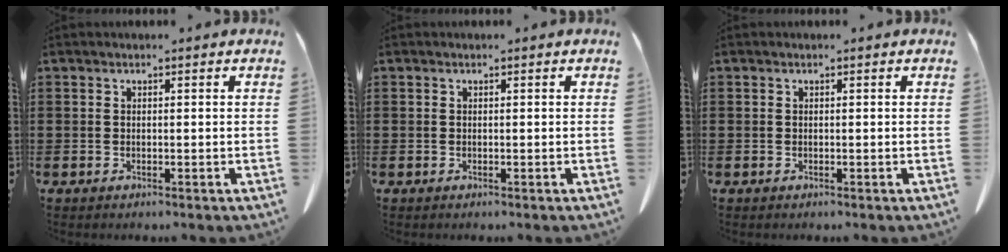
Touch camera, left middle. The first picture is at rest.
{"total": 0.0}
{"total": 0.0}